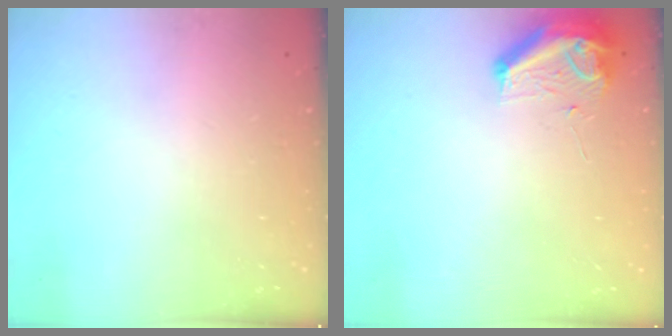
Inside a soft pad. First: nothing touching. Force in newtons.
{"total": 9.0, "press": 8.9, "slide": 1.1}